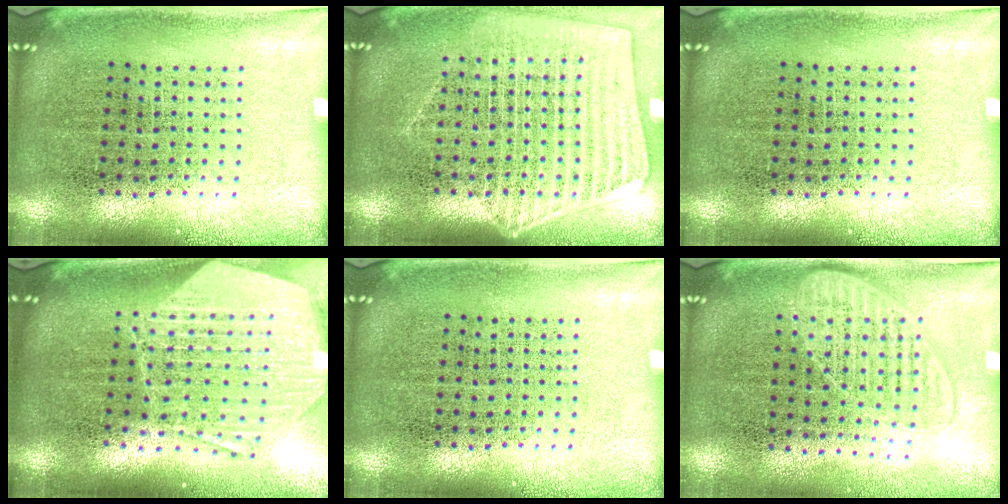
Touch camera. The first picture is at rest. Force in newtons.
{"total": 1.7, "press": 1.6, "slide": 0.7}
{"total": 0.0}
{"total": 2.9, "press": 2.3, "slide": 1.8}
{"total": 0.0}
{"total": 1.4, "press": 1.3, "slide": 0.6}